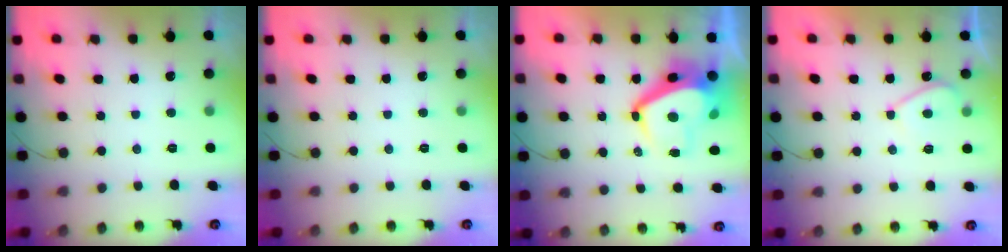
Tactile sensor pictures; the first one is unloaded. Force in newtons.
{"total": 0.0}
{"total": 8.4, "press": 8.4, "slide": 0.6}
{"total": 3.6, "press": 3.6, "slide": 0.7}